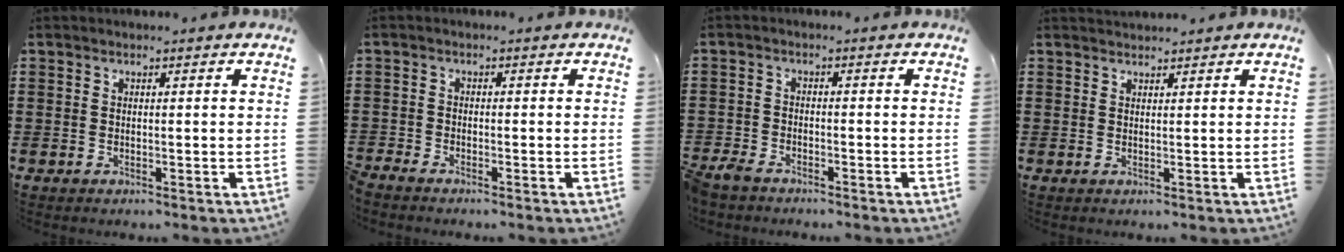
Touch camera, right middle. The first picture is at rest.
{"total": 1.3, "force": [-1.2, 0.0, 0.3], "torque": [-0.016, -0.002, -0.027]}
{"total": 2.5, "force": [-2.3, 0.7, 0.5], "torque": [-0.034, -0.004, -0.057]}
{"total": 1.4, "force": [1.3, 0.2, -0.2], "torque": [0.002, 0.003, 0.026]}